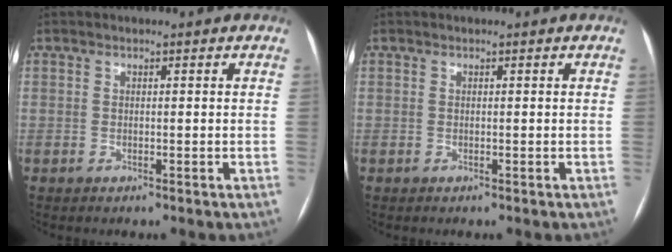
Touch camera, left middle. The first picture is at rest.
{"total": 0.0}